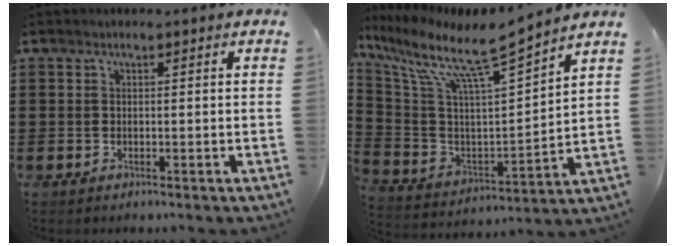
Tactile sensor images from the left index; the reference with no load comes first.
{"total": 10.4, "force": [8.1, 0.4, 6.6], "torque": [-0.159, -0.061, 0.127]}